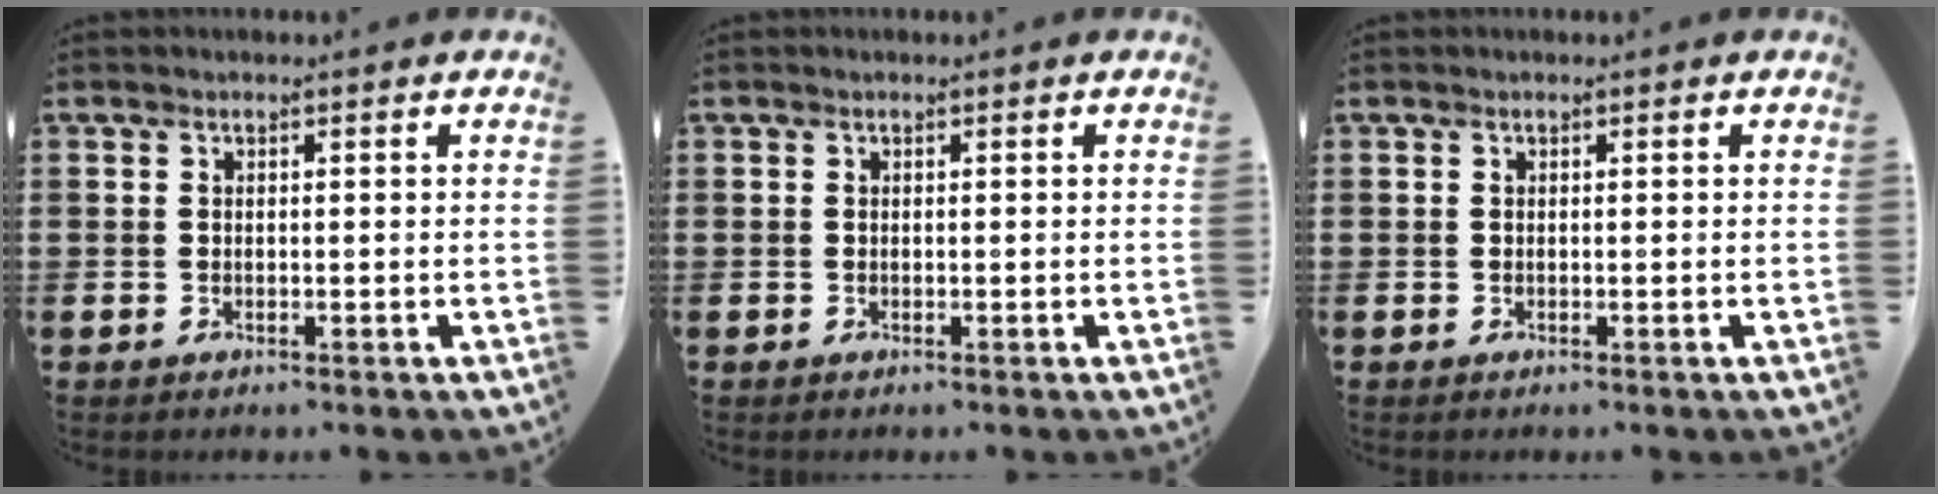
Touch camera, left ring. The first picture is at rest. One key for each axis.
{"total": 0.0}
{"total": 0.0}